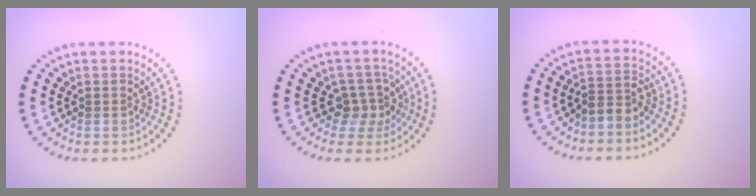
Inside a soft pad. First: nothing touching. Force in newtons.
{"total": 2.5, "press": 1.9, "slide": 1.6}
{"total": 2.3, "press": 1.7, "slide": 1.5}